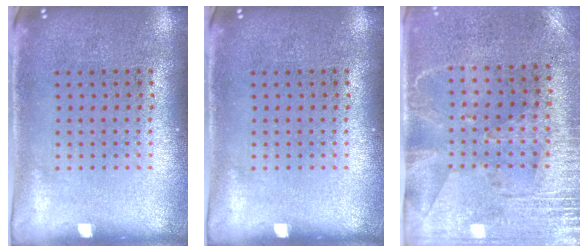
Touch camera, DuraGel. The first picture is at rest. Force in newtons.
{"total": 0.0}
{"total": 2.8, "press": 2.4, "slide": 1.5}